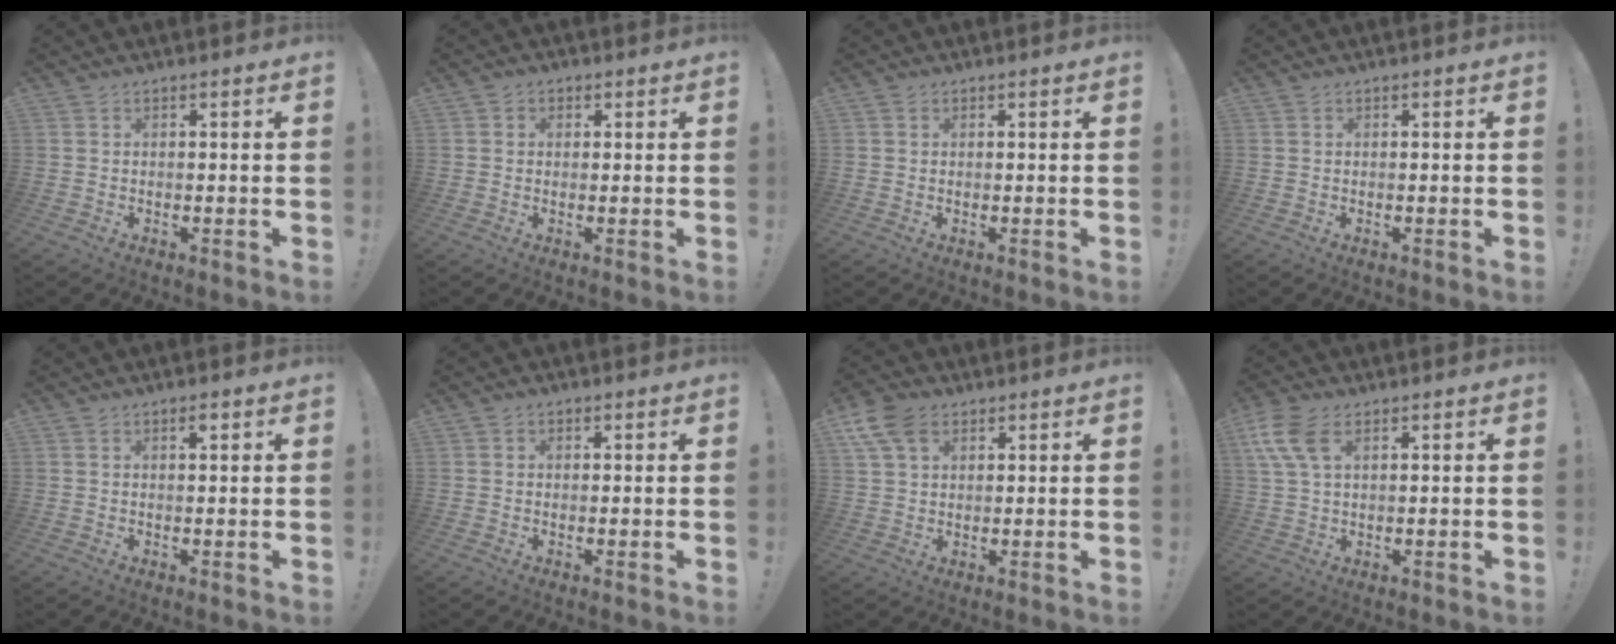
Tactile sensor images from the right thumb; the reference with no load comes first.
{"total": 1.8, "force": [0.0, 1.7, 0.7], "torque": [-0.007, 0.003, 0.000]}
{"total": 0.7, "force": [0.4, 0.6, 0.0], "torque": [0.007, 0.000, 0.006]}
{"total": 0.0}
{"total": 1.1, "force": [0.7, 0.3, 0.8], "torque": [-0.014, 0.000, 0.011]}
{"total": 1.1, "force": [0.1, 1.0, 0.3], "torque": [0.001, 0.001, 0.001]}
{"total": 9.5, "force": [4.7, 6.2, 5.5], "torque": [-0.097, -0.007, 0.090]}
{"total": 8.8, "force": [3.5, 4.7, 6.6], "torque": [-0.142, -0.003, 0.067]}